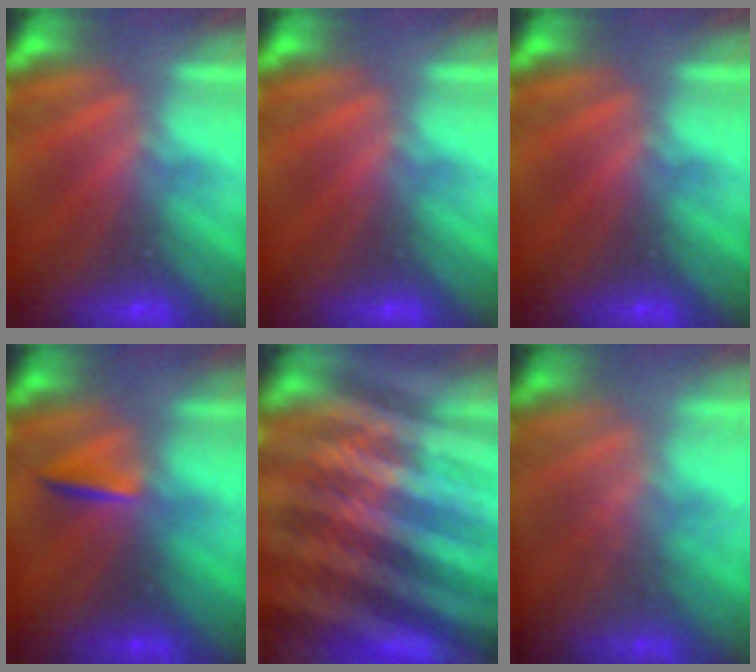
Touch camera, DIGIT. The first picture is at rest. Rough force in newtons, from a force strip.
{"total": 0.0}
{"total": 0.0}
{"total": 2.0}
{"total": 6.8}
{"total": 1.4}